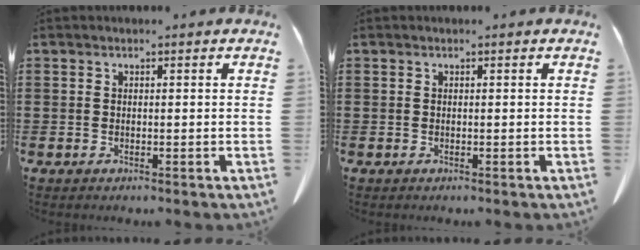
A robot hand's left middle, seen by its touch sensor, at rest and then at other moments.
{"total": 0.0}